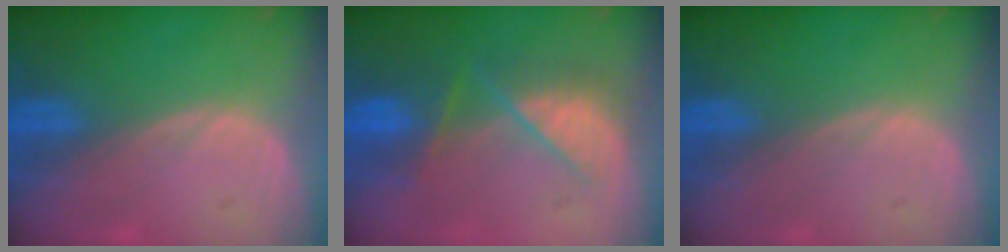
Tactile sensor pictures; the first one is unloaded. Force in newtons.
{"total": 7.3, "press": 7.1, "slide": 1.7}
{"total": 0.0}